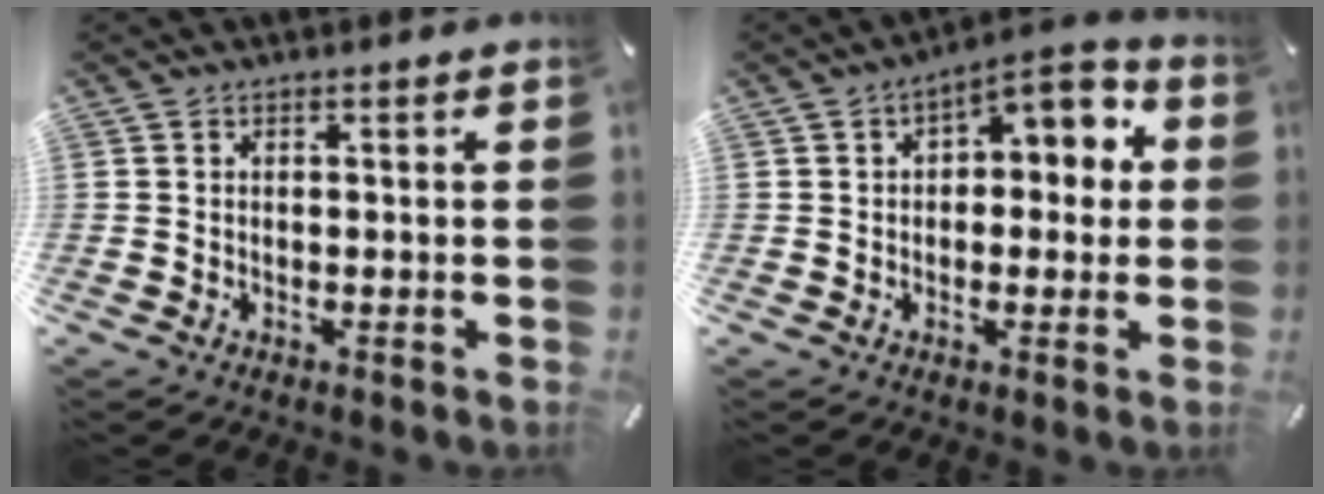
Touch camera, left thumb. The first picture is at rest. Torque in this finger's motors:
{"motor_torque": [0.03, 0.42, 0.58, 0.47, 0.10]}